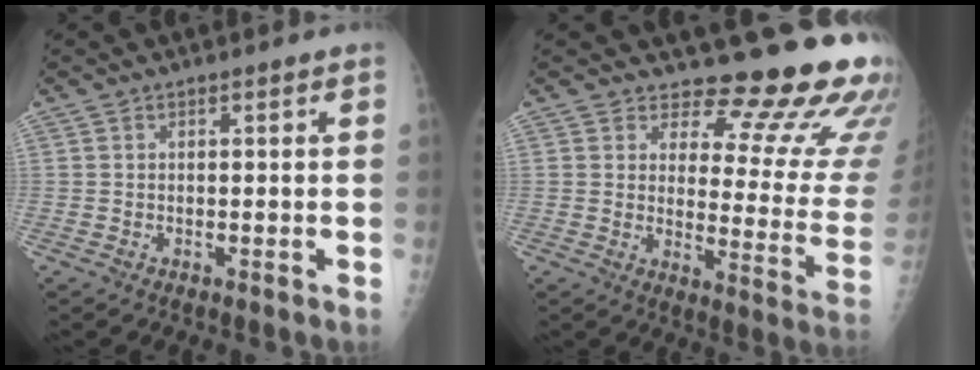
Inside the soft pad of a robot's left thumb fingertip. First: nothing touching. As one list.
[{"total": 18.1, "force": [14.7, 6.3, 8.5], "torque": [-0.054, -0.132, 0.166]}]